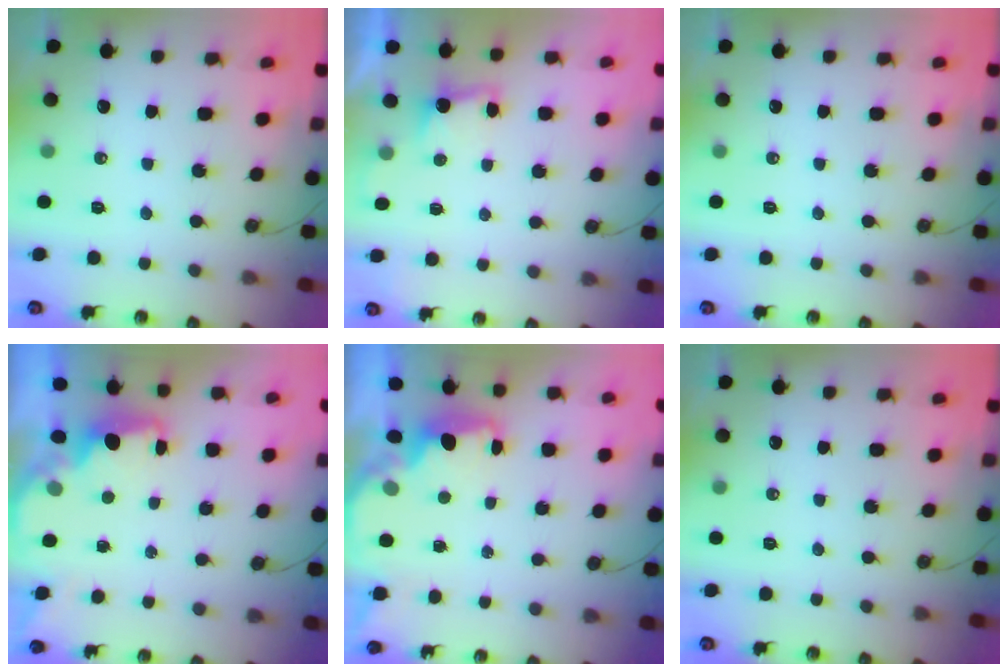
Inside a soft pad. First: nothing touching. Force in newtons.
{"total": 1.4, "press": 1.0, "slide": 0.9}
{"total": 0.0}
{"total": 2.2, "press": 2.1, "slide": 0.8}
{"total": 2.2, "press": 2.0, "slide": 0.8}
{"total": 0.0}